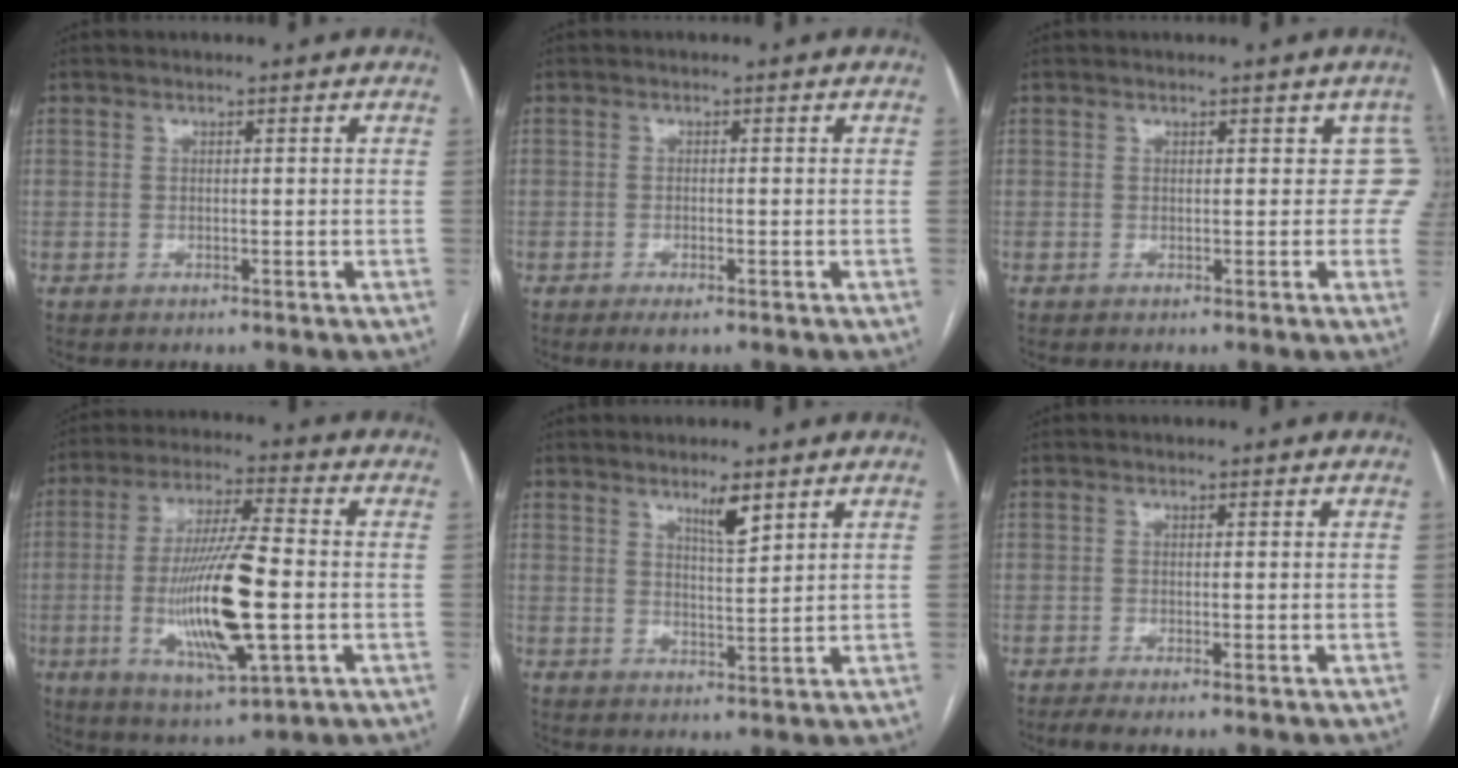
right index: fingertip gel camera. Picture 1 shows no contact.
{"total": 2.3, "force": [-1.4, 0.6, 1.7], "torque": [-0.032, -0.003, -0.022]}
{"total": 2.6, "force": [0.8, 2.0, 1.5], "torque": [0.005, 0.009, 0.001]}
{"total": 16.5, "force": [-2.7, 2.3, 16.1], "torque": [-0.315, -0.014, -0.043]}
{"total": 4.1, "force": [2.7, 0.6, 3.0], "torque": [-0.054, -0.004, 0.048]}
{"total": 1.9, "force": [-1.3, 0.0, 1.3], "torque": [-0.027, -0.003, -0.027]}